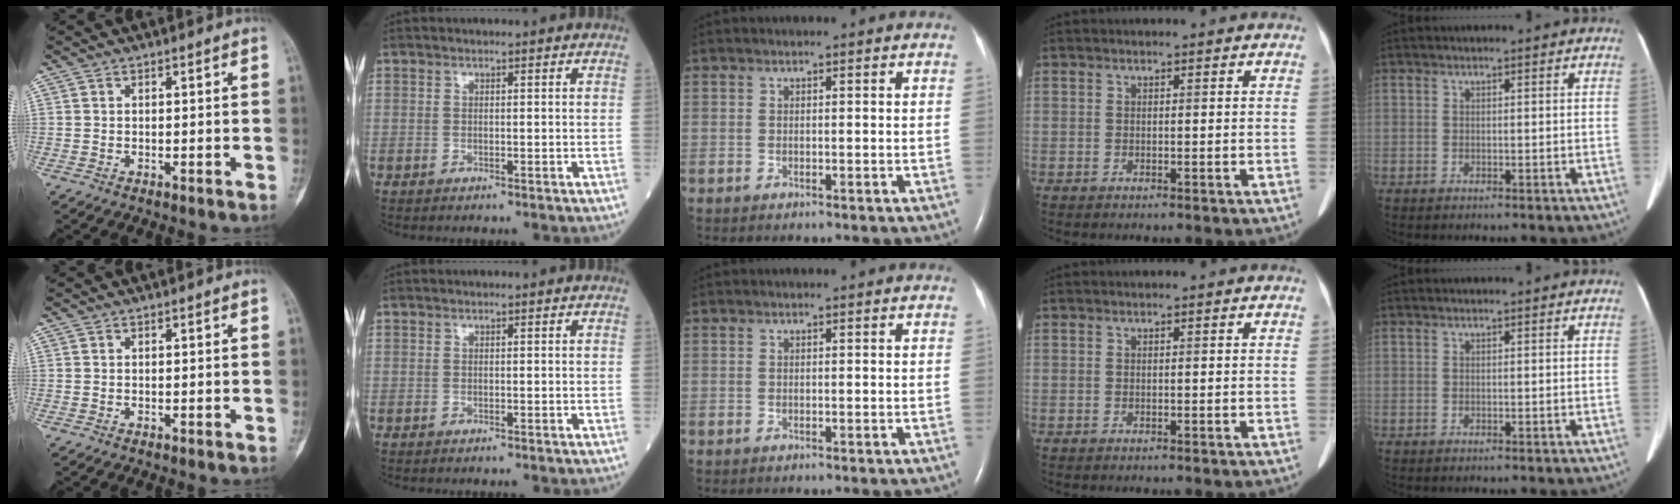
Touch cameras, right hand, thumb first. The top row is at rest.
{}